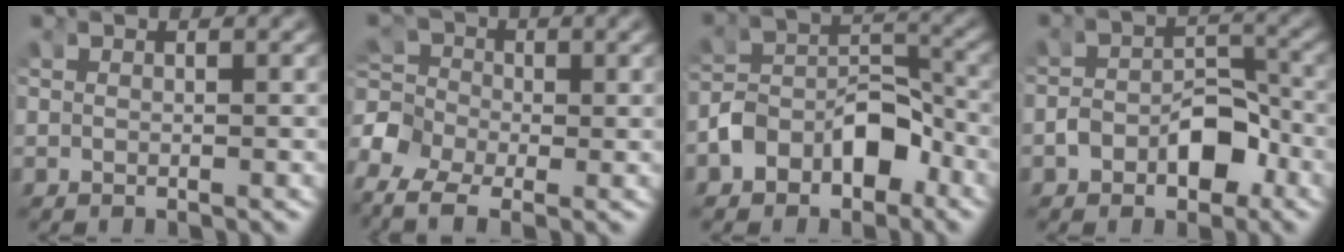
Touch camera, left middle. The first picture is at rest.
{"total": 5.9, "force": [-1.8, 4.8, 2.9], "torque": [-0.070, -0.028, -0.027]}
{"total": 4.8, "force": [-2.4, 3.3, 2.4], "torque": [-0.045, -0.001, -0.037]}
{"total": 3.6, "force": [-1.9, 2.3, 2.0], "torque": [-0.027, -0.001, -0.027]}